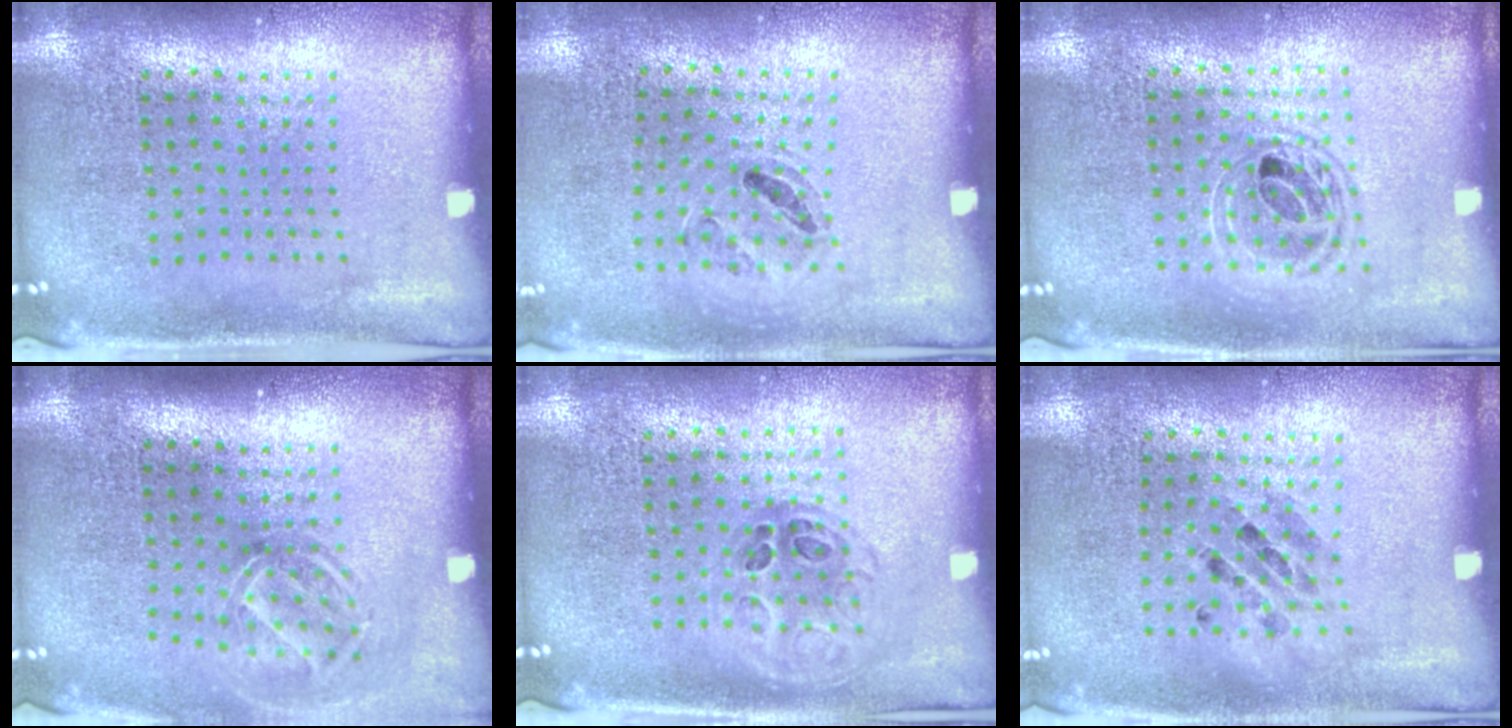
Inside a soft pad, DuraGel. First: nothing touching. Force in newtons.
{"total": 0.9, "press": 0.9, "slide": 0.1}
{"total": 1.6, "press": 1.3, "slide": 0.8}
{"total": 1.8, "press": 1.3, "slide": 1.3}
{"total": 1.1, "press": 1.0, "slide": 0.5}
{"total": 0.9, "press": 0.9, "slide": 0.1}